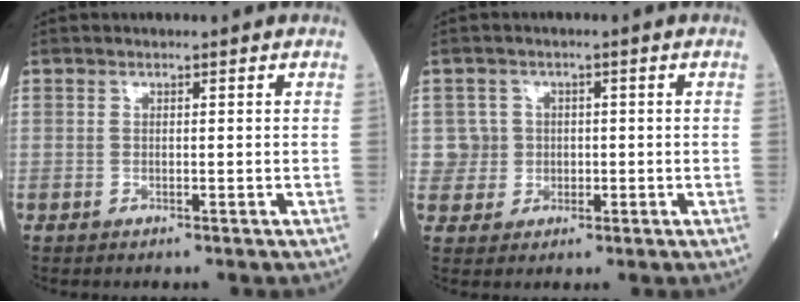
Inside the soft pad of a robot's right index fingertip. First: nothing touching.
{"total": 4.0, "force": [0.4, 3.9, -0.5], "torque": [0.029, 0.011, 0.007]}